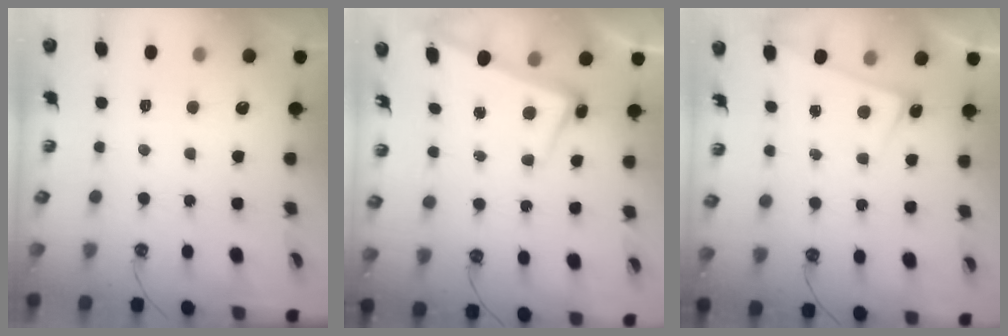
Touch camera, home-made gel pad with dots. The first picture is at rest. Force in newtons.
{"total": 2.2, "press": 2.1, "slide": 0.8}
{"total": 2.8, "press": 2.7, "slide": 0.4}